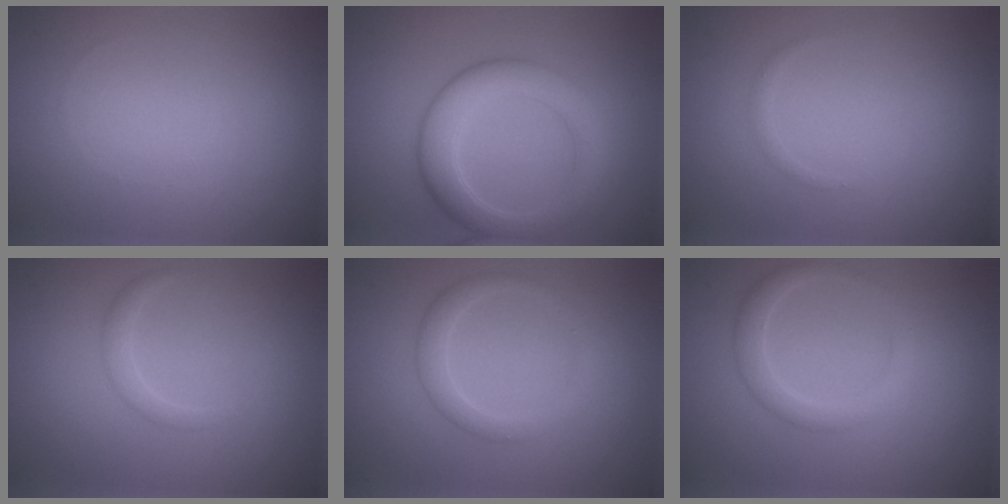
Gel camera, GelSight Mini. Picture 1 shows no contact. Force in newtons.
{"total": 4.9, "press": 4.9, "slide": 0.0}
{"total": 0.6, "press": 0.6, "slide": 0.0}
{"total": 1.3, "press": 1.2, "slide": 0.1}
{"total": 1.5, "press": 1.5, "slide": 0.0}
{"total": 2.4, "press": 2.4, "slide": 0.1}